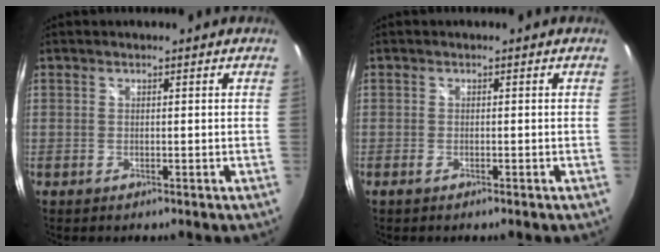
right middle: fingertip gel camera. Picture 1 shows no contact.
{"total": 1.1, "force": [-0.8, 0.2, 0.6], "torque": [-0.012, -0.003, -0.016]}